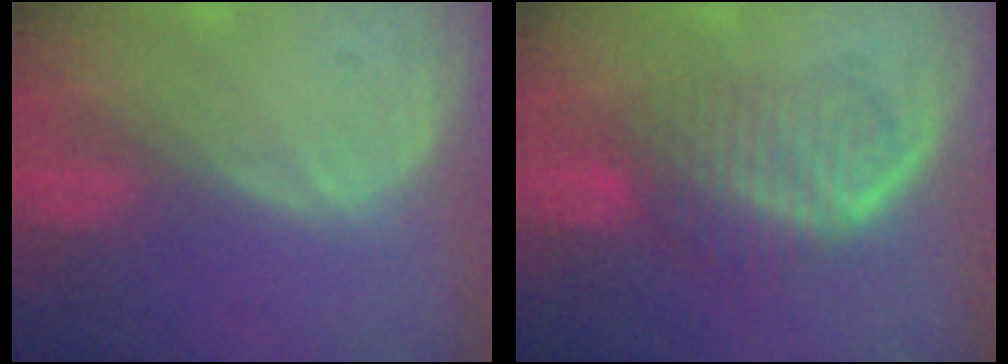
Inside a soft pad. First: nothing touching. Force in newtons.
{"total": 6.1, "press": 6.1, "slide": 1.1}